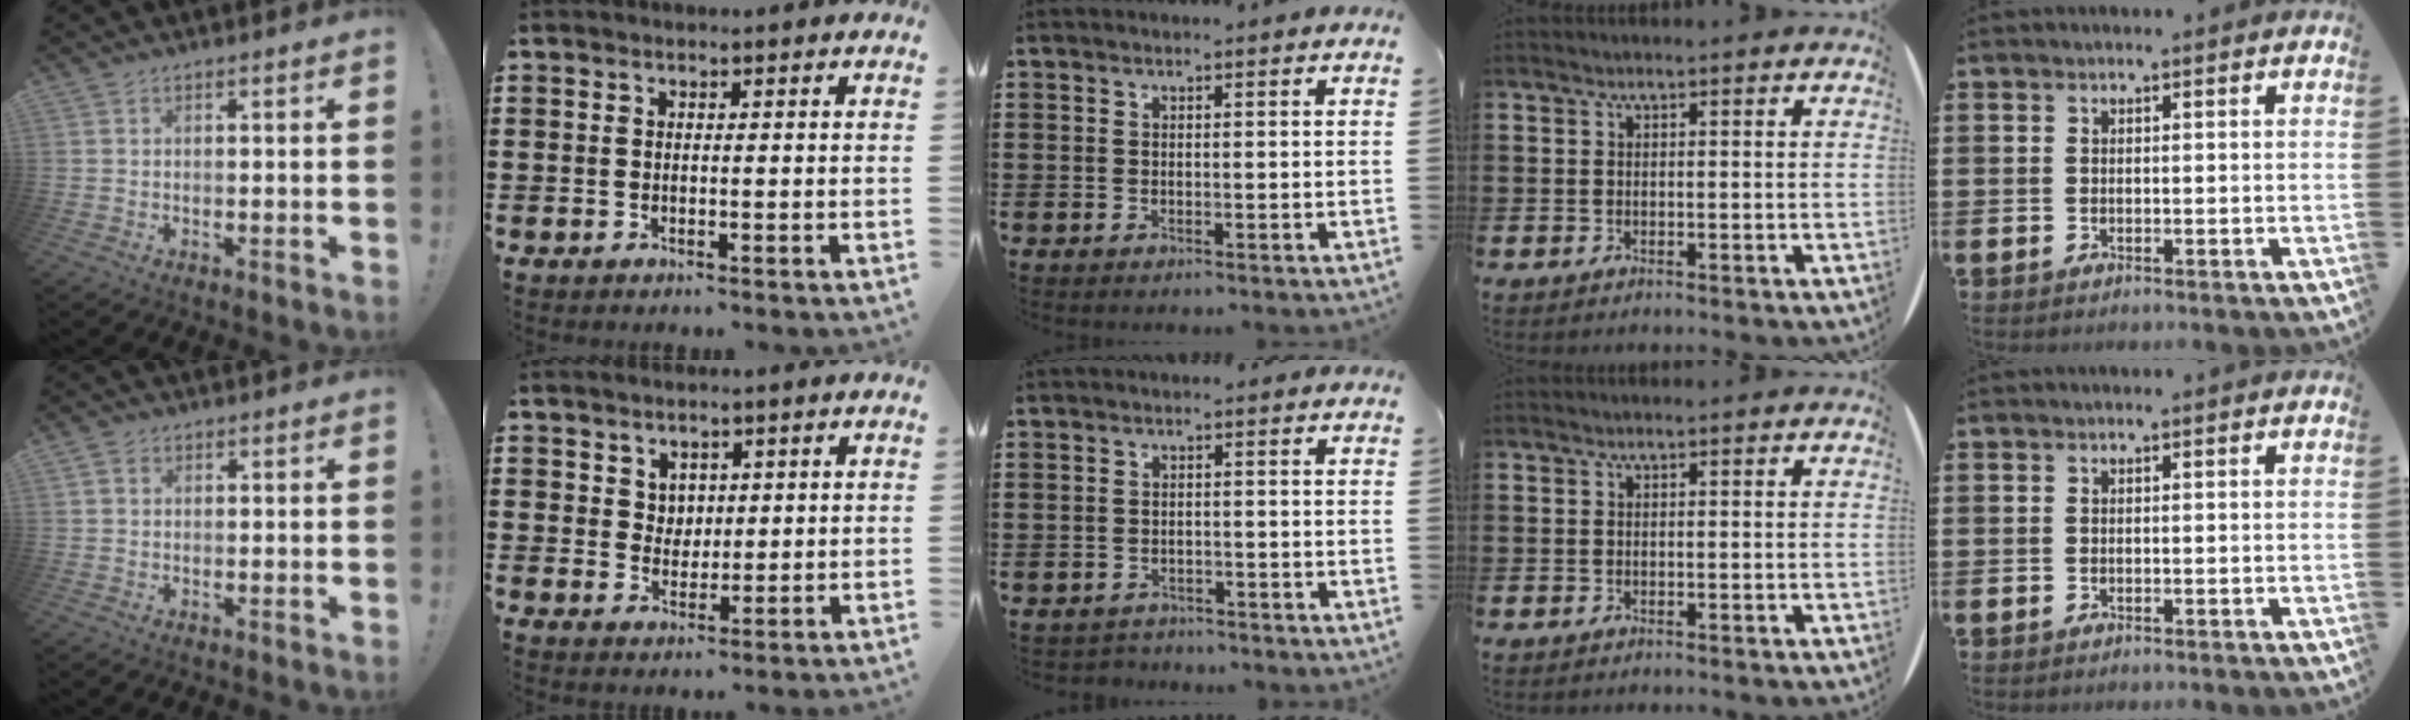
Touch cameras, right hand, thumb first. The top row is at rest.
{"thumb": {"total": 1.5, "force": [0.7, 1.2, 0.7], "torque": [-0.014, 0.005, 0.013]}, "index": {"total": 3.1, "force": [1.9, 2.4, 0.4], "torque": [-0.017, 0.010, 0.035]}, "middle": {"total": 1.7, "force": [-1.7, 0.4, -0.2], "torque": [-0.004, -0.001, -0.038]}}